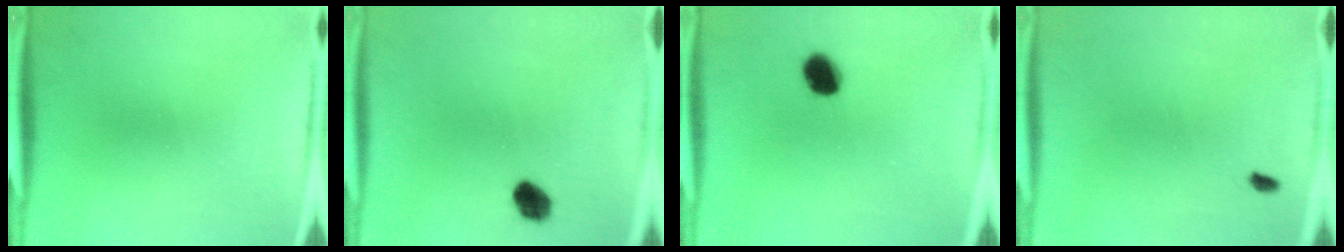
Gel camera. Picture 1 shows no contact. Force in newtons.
{"total": 5.3}
{"total": 6.6}
{"total": 1.1}